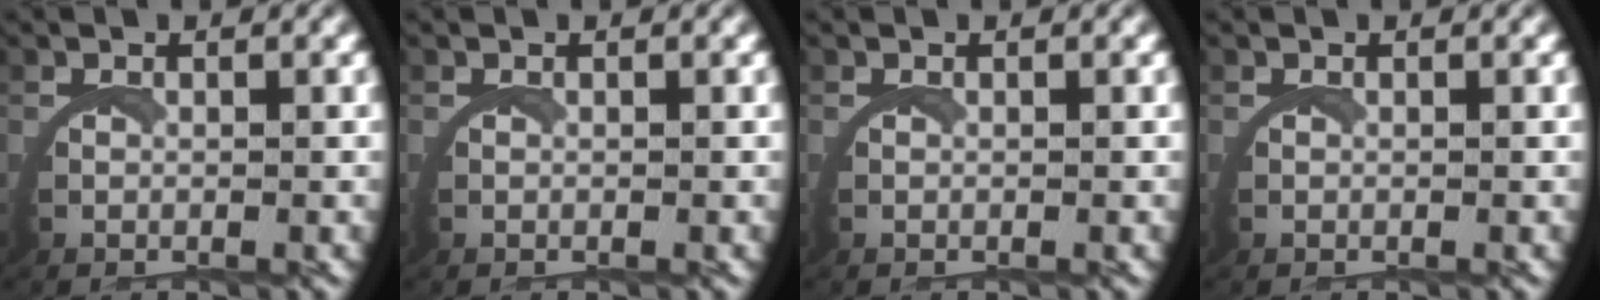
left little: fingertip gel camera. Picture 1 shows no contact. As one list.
[{"total": 0.0}, {"total": 0.0}, {"total": 0.0}]